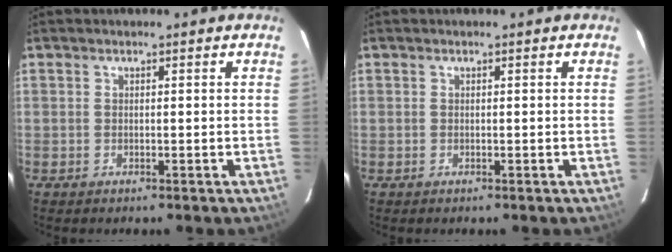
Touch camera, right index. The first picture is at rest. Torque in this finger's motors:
{"motor_torque": [-0.01, 0.00, 0.01, -0.01]}